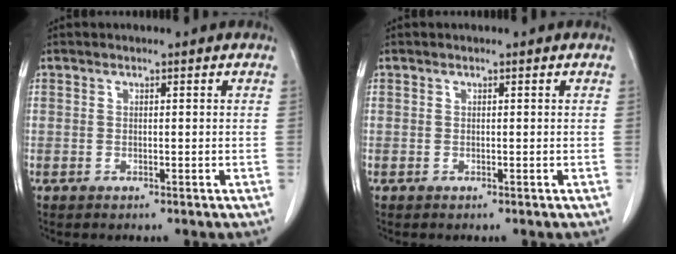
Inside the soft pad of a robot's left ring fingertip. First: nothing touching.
{"total": 0.0}